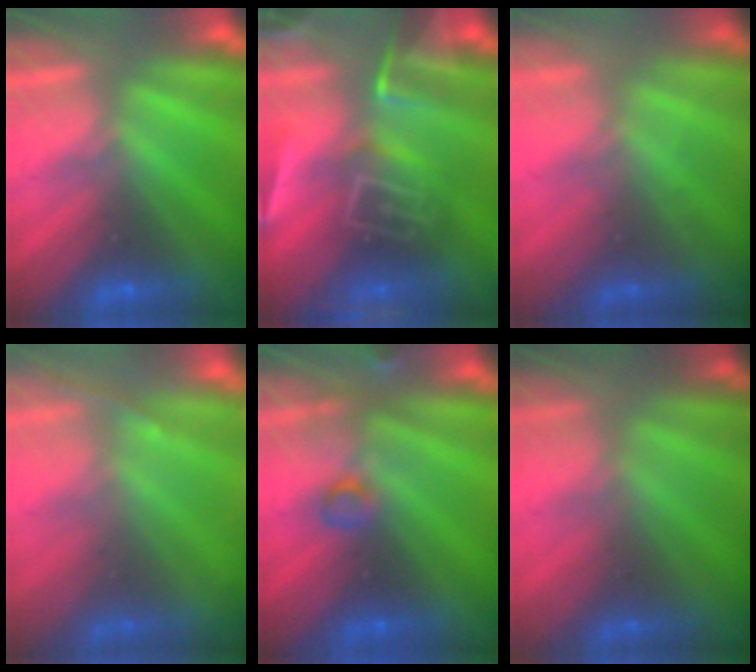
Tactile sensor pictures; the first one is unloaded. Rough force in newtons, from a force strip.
{"total": 7.8}
{"total": 1.4}
{"total": 1.3}
{"total": 2.9}
{"total": 1.8}